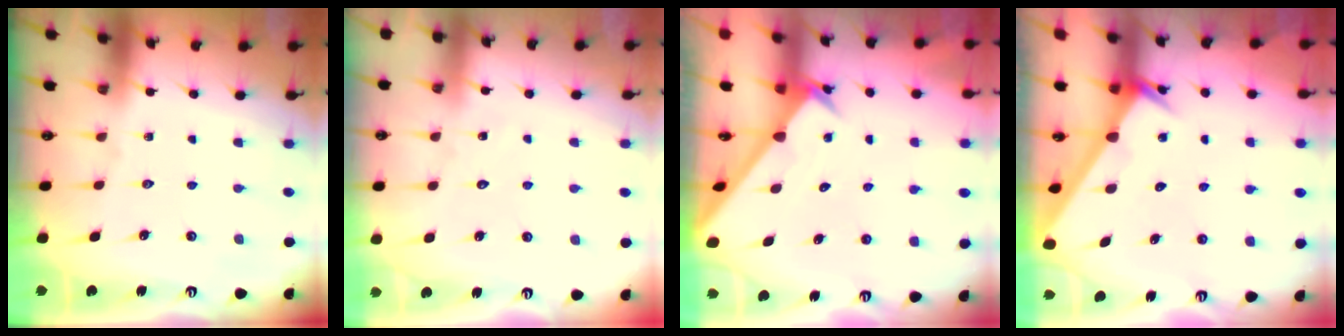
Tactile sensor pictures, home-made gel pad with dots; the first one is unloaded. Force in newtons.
{"total": 5.5, "press": 5.5, "slide": 0.5}
{"total": 2.4, "press": 2.4, "slide": 0.2}
{"total": 2.6, "press": 2.6, "slide": 0.0}